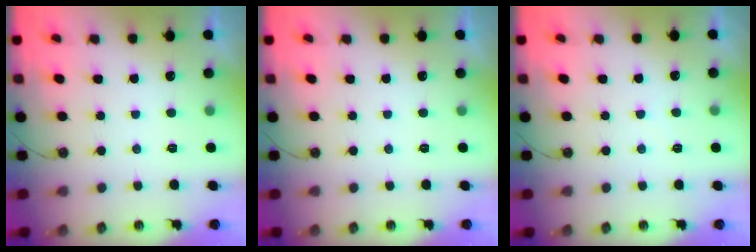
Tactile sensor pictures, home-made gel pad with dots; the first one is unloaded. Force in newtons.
{"total": 0.0}
{"total": 1.7, "press": 1.6, "slide": 0.4}